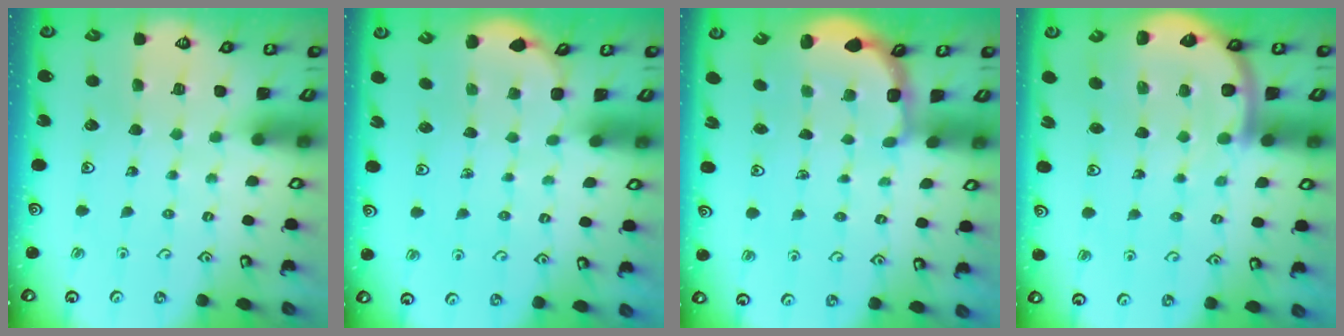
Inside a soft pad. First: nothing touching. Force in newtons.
{"total": 2.2, "press": 1.7, "slide": 1.3}
{"total": 3.0, "press": 2.6, "slide": 1.5}
{"total": 8.0, "press": 7.8, "slide": 1.5}